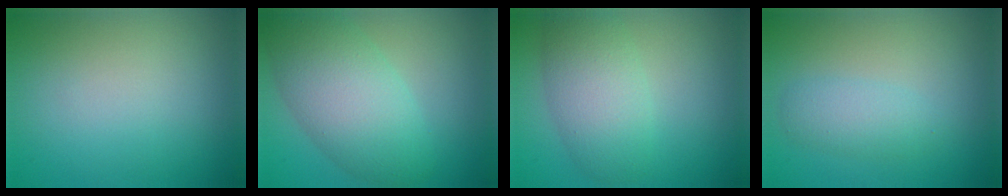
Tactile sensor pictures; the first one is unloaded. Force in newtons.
{"total": 7.8, "press": 7.7, "slide": 0.5}
{"total": 5.1, "press": 5.1, "slide": 0.1}
{"total": 2.2, "press": 2.2, "slide": 0.0}